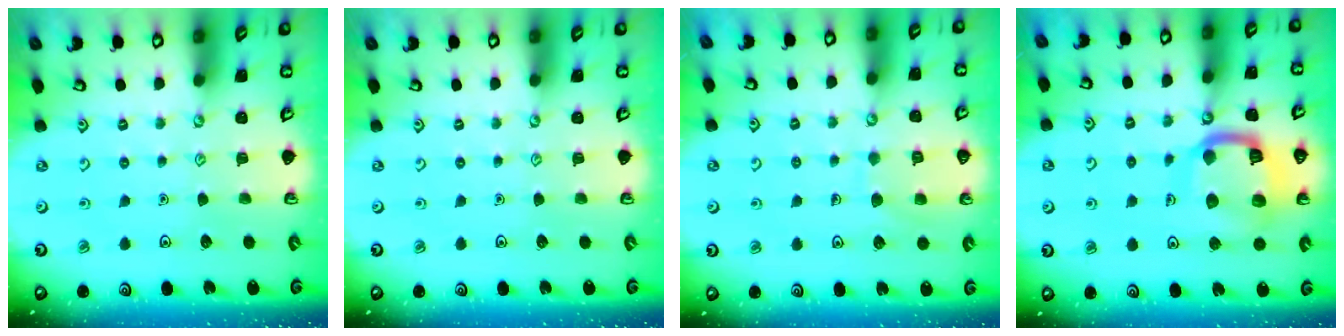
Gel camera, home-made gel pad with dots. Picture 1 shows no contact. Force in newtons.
{"total": 0.0}
{"total": 7.4, "press": 7.4, "slide": 0.4}
{"total": 15.5, "press": 15.4, "slide": 1.6}